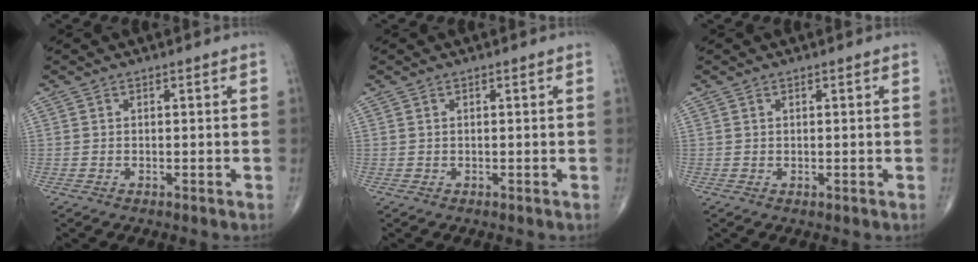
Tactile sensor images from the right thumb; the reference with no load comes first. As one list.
[{"total": 0.0}, {"total": 0.0}]